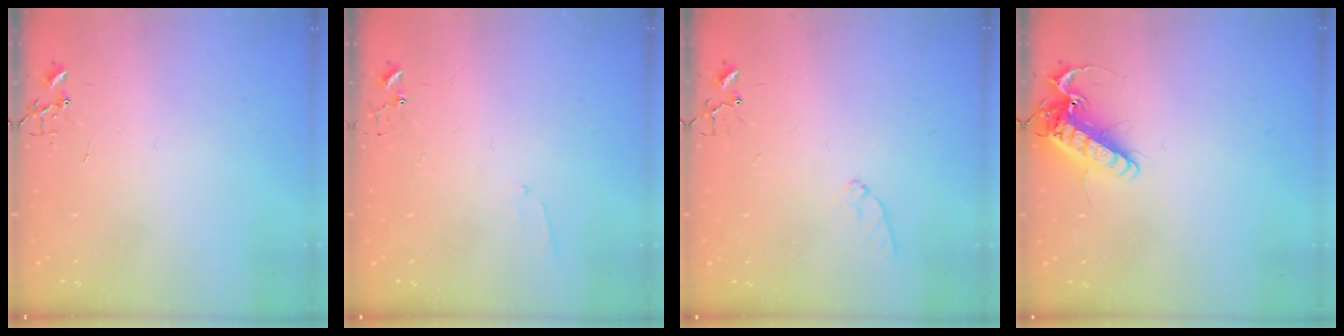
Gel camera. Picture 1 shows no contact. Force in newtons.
{"total": 5.1, "press": 5.1, "slide": 0.5}
{"total": 6.4, "press": 6.4, "slide": 0.6}
{"total": 14.8, "press": 14.6, "slide": 2.4}